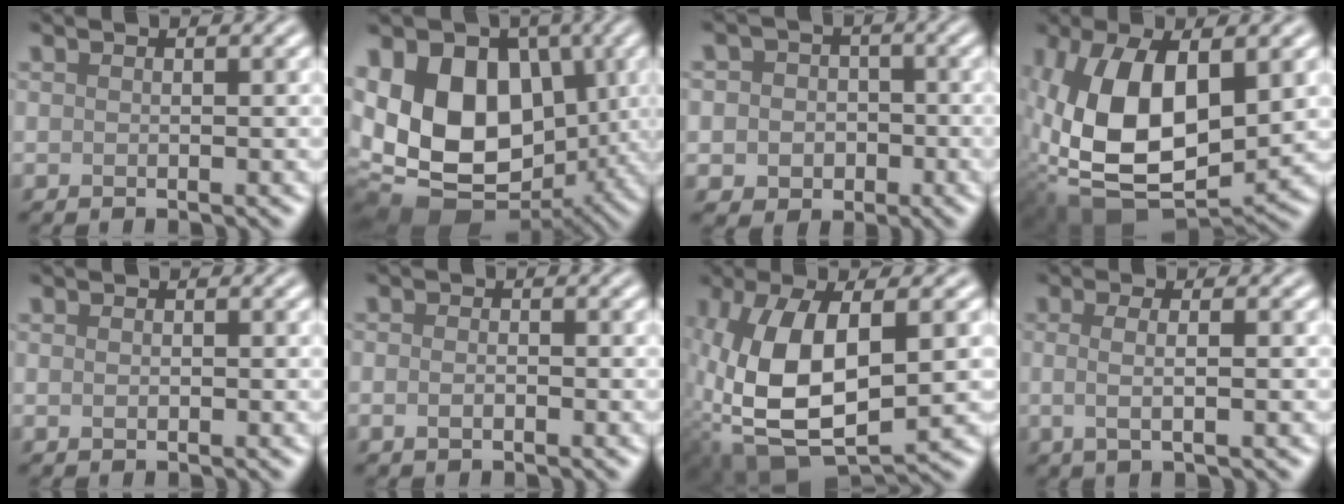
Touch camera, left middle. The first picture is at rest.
{"total": 18.3, "force": [-0.4, 13.5, 12.4], "torque": [-0.226, 0.008, -0.006]}
{"total": 5.0, "force": [-0.5, 4.6, 1.8], "torque": [-0.017, 0.017, -0.033]}
{"total": 13.9, "force": [0.7, 7.9, 11.4], "torque": [-0.240, -0.018, 0.016]}
{"total": 0.7, "force": [-0.1, 0.5, 0.4], "torque": [-0.005, -0.001, -0.002]}
{"total": 1.4, "force": [-0.5, 0.9, 0.9], "torque": [-0.013, 0.001, -0.012]}
{"total": 11.5, "force": [-0.4, 5.8, 10.0], "torque": [-0.211, -0.012, -0.001]}
{"total": 2.7, "force": [-0.1, 0.9, 2.5], "torque": [-0.044, -0.003, -0.006]}